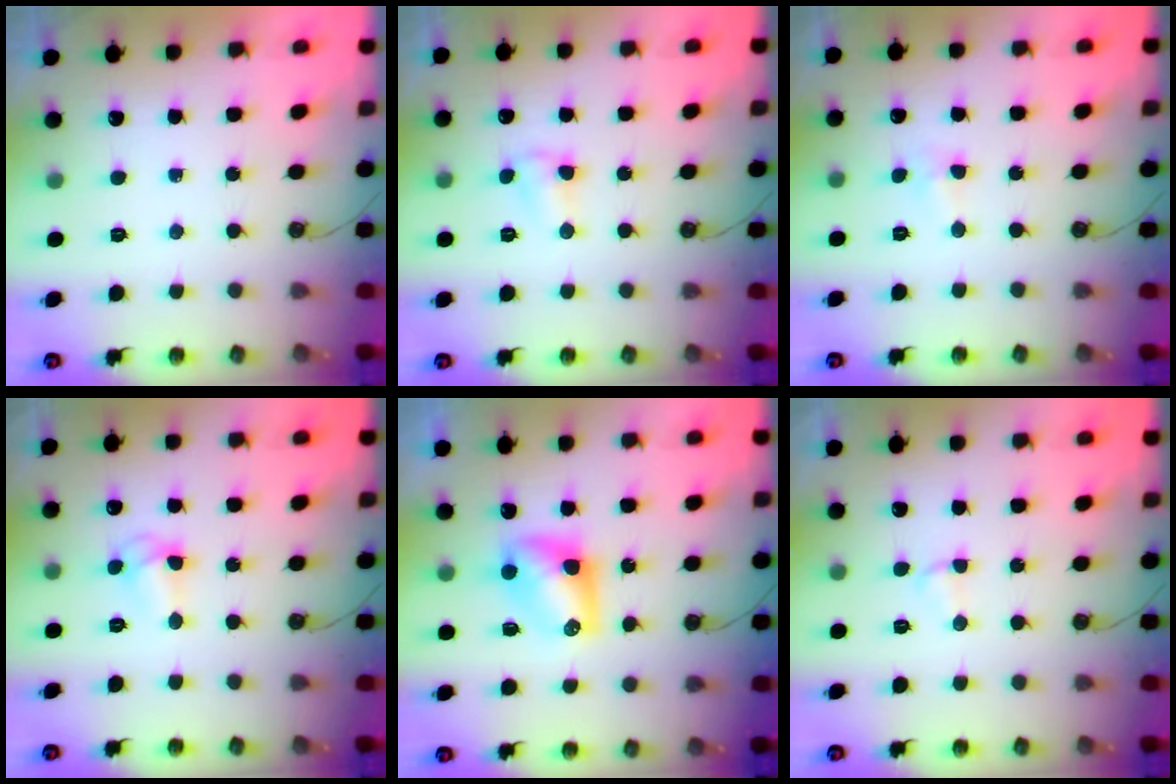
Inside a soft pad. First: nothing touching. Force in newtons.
{"total": 5.4, "press": 5.4, "slide": 0.5}
{"total": 2.4, "press": 2.4, "slide": 0.5}
{"total": 5.7, "press": 5.7, "slide": 0.6}
{"total": 7.9, "press": 7.9, "slide": 0.7}
{"total": 2.5, "press": 2.4, "slide": 0.7}